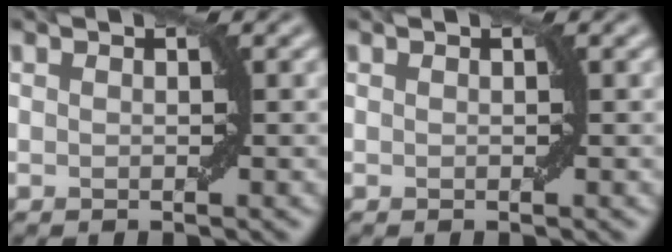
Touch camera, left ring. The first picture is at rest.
{"total": 0.0}